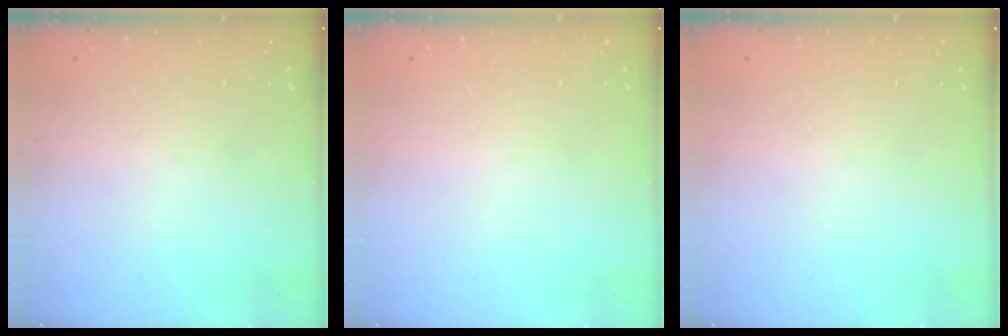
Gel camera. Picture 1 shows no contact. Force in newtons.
{"total": 0.0}
{"total": 0.0}